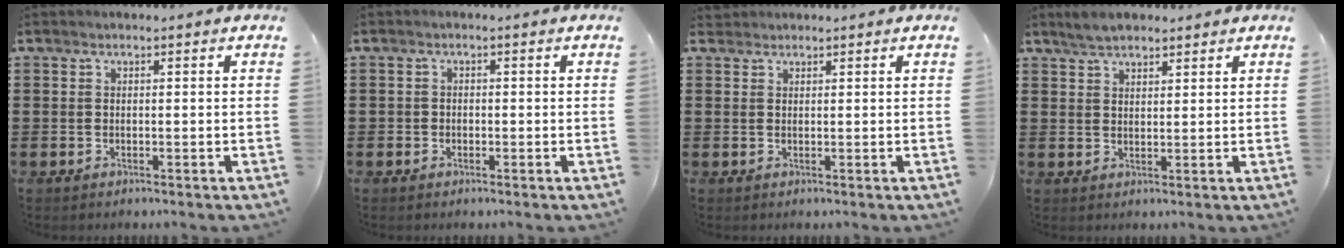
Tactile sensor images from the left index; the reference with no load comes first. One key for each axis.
{"total": 1.0, "fx": -0.4, "fy": 0.8, "fz": 0.2, "tx": -0.008, "ty": 0.002, "tz": -0.010}
{"total": 1.1, "fx": 1.0, "fy": 0.4, "fz": 0.1, "tx": -0.006, "ty": 0.002, "tz": 0.019}
{"total": 3.3, "fx": 2.8, "fy": 1.3, "fz": 1.1, "tx": -0.028, "ty": 0.006, "tz": 0.053}